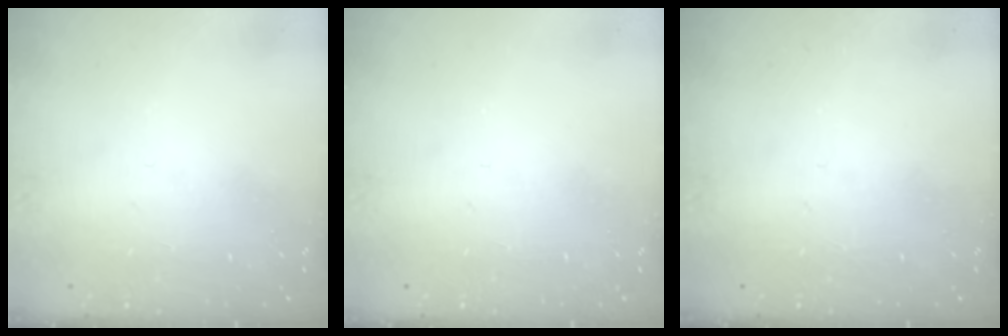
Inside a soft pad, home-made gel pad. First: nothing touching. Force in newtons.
{"total": 0.0}
{"total": 0.0}